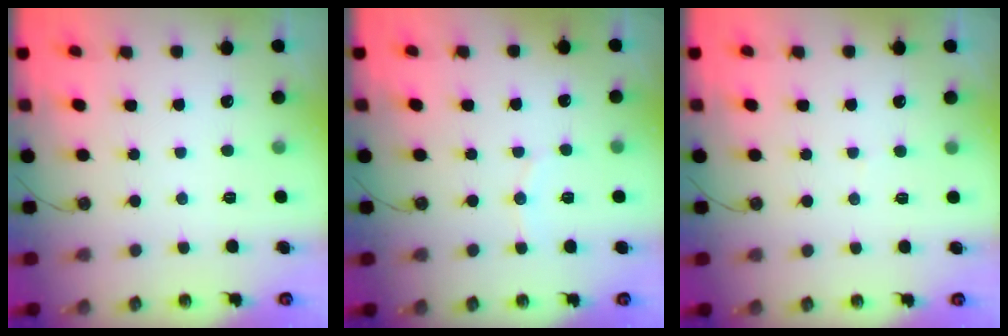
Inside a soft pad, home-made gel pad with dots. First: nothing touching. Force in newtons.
{"total": 5.3, "press": 5.1, "slide": 1.4}
{"total": 2.9, "press": 2.9, "slide": 0.2}